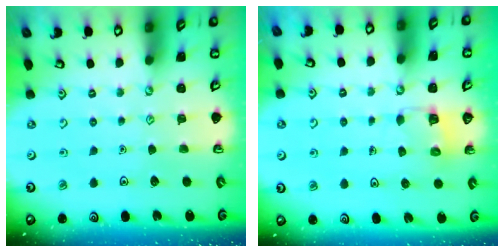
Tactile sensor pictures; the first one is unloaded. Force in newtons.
{"total": 3.7, "press": 3.7, "slide": 0.1}